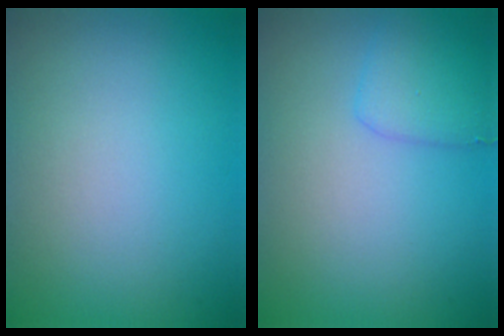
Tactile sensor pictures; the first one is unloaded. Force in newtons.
{"total": 2.2, "press": 2.2, "slide": 0.1}